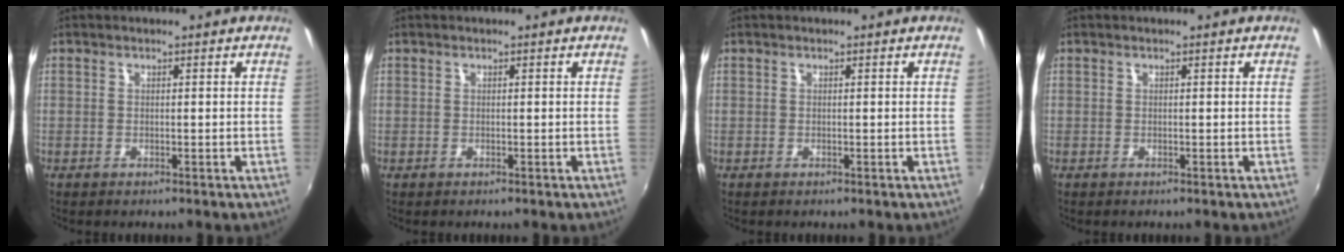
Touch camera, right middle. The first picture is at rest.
{"total": 0.0}
{"total": 0.0}
{"total": 0.0}